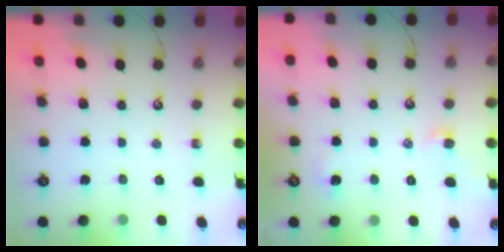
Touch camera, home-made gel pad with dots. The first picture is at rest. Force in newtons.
{"total": 2.1, "press": 2.0, "slide": 0.6}